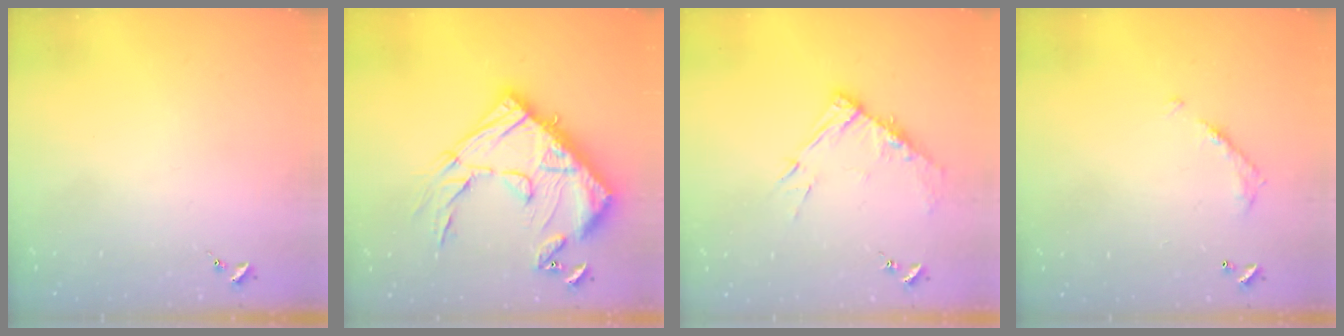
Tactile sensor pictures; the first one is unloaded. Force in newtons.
{"total": 30.1, "press": 30.0, "slide": 2.9}
{"total": 10.1, "press": 10.0, "slide": 1.1}
{"total": 7.9, "press": 7.9, "slide": 0.3}